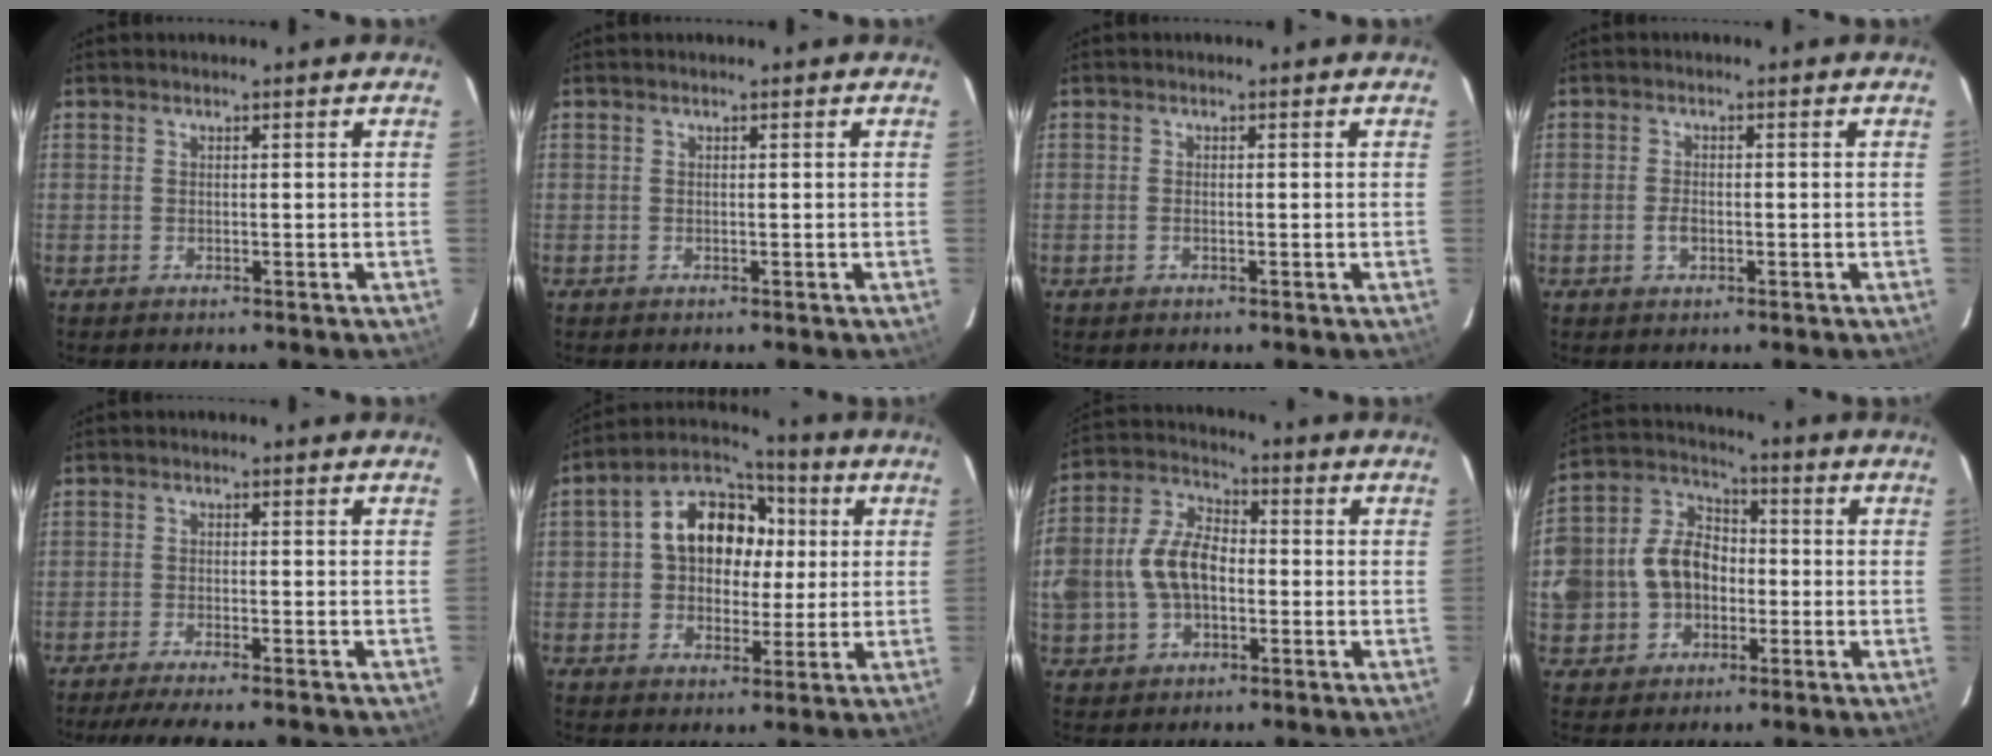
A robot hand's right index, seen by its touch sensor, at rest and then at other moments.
{"total": 0.0}
{"total": 0.7, "force": [-0.3, 0.3, 0.5], "torque": [-0.011, 0.001, -0.006]}
{"total": 2.1, "force": [-0.7, 1.3, 1.5], "torque": [-0.030, 0.002, -0.012]}
{"total": 8.0, "force": [-7.0, 0.3, 3.9], "torque": [-0.082, -0.019, -0.112]}
{"total": 12.5, "force": [2.1, 9.8, 7.5], "torque": [-0.150, 0.044, 0.033]}
{"total": 13.2, "force": [-1.6, 9.0, 9.6], "torque": [-0.218, 0.025, -0.029]}
{"total": 14.9, "force": [-1.7, 12.9, 7.2], "torque": [-0.193, 0.049, -0.020]}